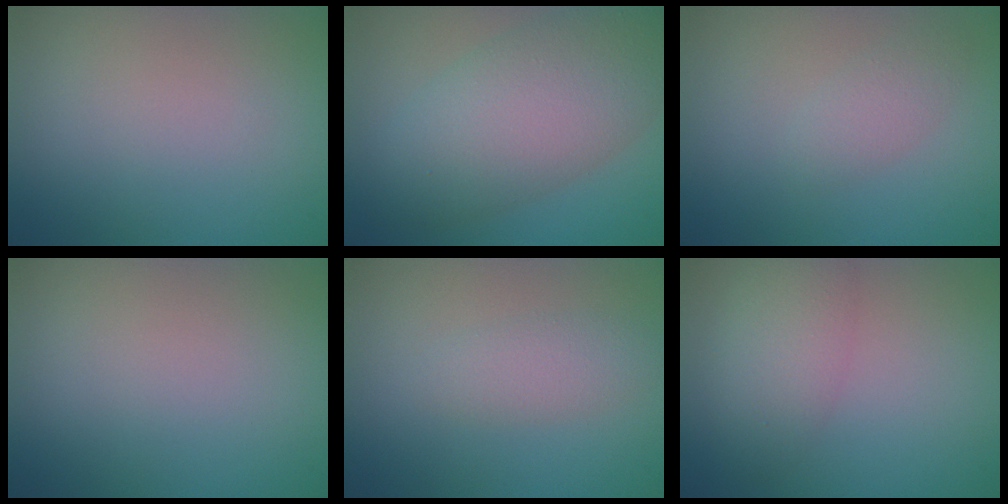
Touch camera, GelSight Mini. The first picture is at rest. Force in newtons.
{"total": 8.3, "press": 8.2, "slide": 0.3}
{"total": 1.5, "press": 1.5, "slide": 0.0}
{"total": 0.0}
{"total": 2.0, "press": 2.0, "slide": 0.1}
{"total": 3.4, "press": 3.4, "slide": 0.1}